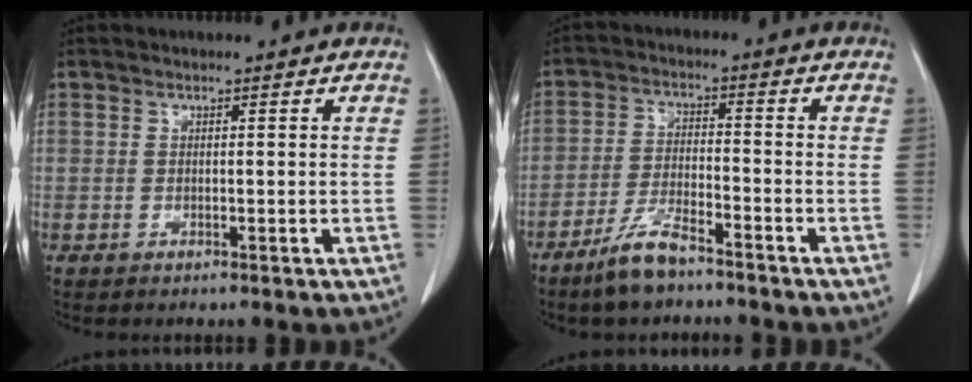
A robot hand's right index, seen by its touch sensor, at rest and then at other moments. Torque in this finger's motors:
{"motor_torque": [0.23, -0.21, 0.22, 0.07]}